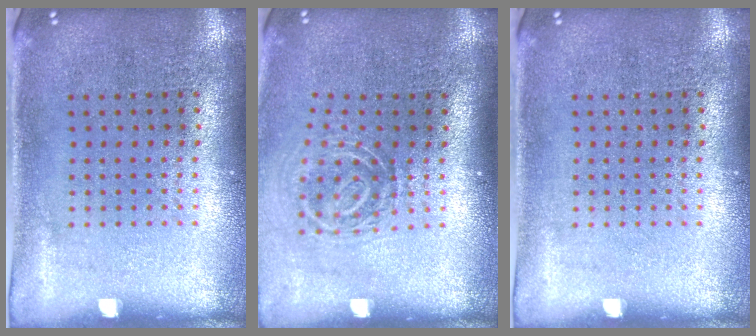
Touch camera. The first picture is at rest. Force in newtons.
{"total": 1.9, "press": 1.2, "slide": 1.5}
{"total": 0.0}